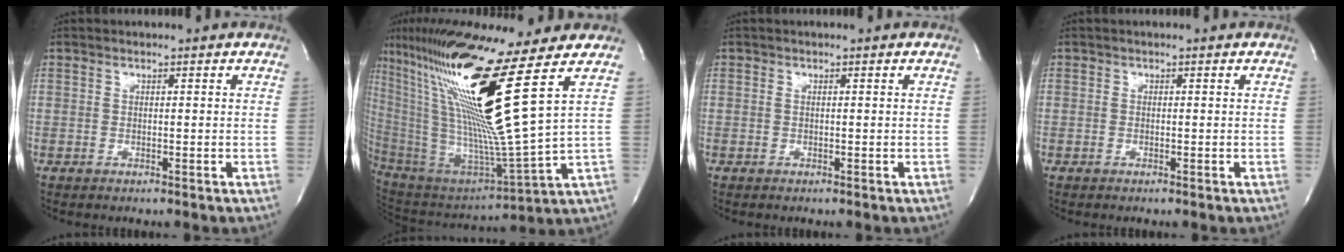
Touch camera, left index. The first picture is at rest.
{"total": 24.0, "force": [12.1, -1.7, 20.6], "torque": [-0.406, -0.024, 0.210]}
{"total": 0.0}
{"total": 0.0}